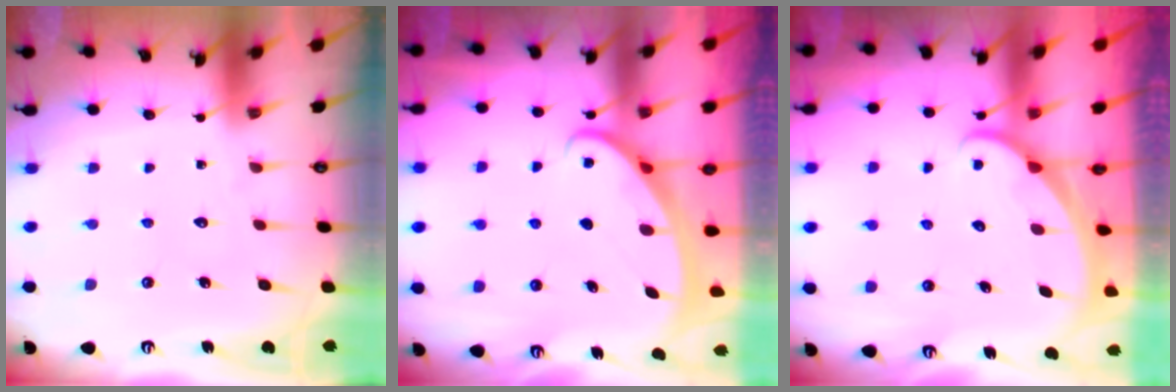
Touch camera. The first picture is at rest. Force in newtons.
{"total": 2.7, "press": 2.7, "slide": 0.4}
{"total": 2.0, "press": 2.0, "slide": 0.0}